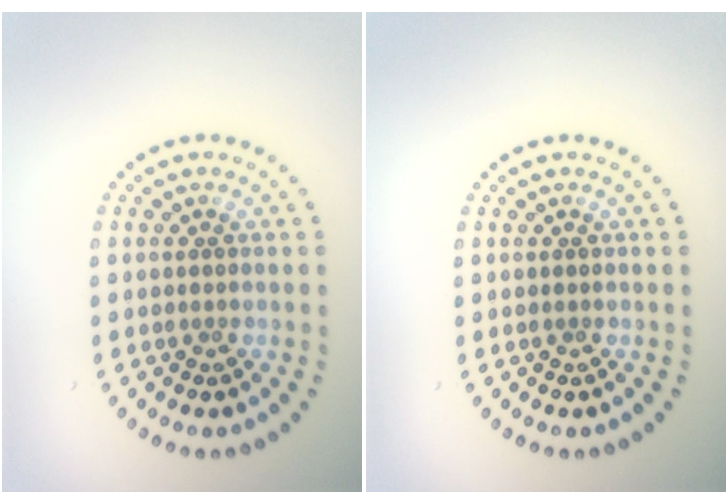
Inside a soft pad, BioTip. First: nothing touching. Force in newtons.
{"total": 0.0}